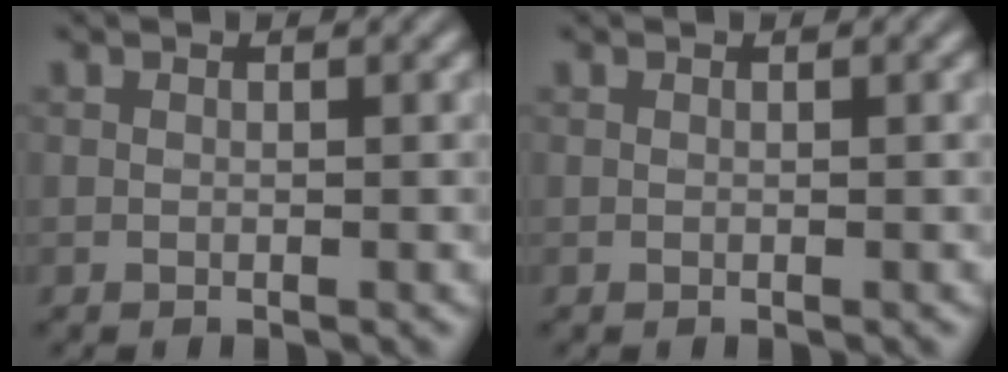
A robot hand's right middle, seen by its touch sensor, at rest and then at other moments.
{"total": 0.0}